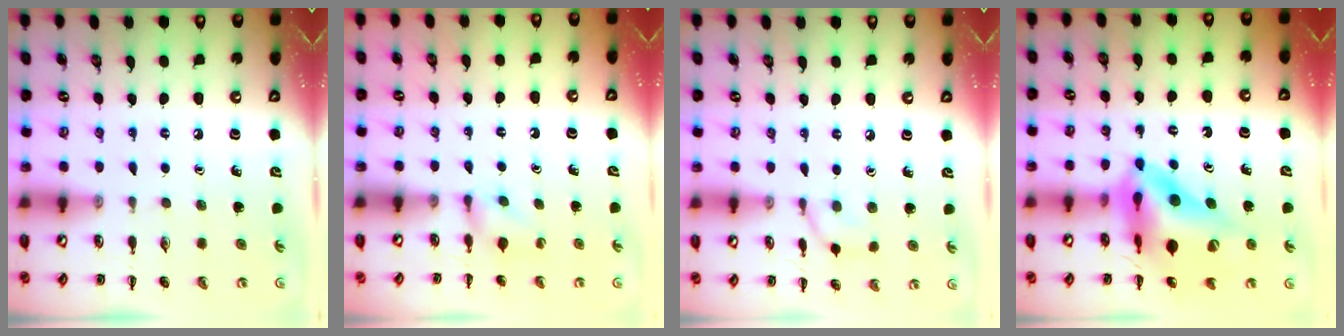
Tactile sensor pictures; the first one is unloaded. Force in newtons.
{"total": 3.8, "press": 3.6, "slide": 1.3}
{"total": 5.2, "press": 5.1, "slide": 1.2}
{"total": 15.3, "press": 14.5, "slide": 4.9}